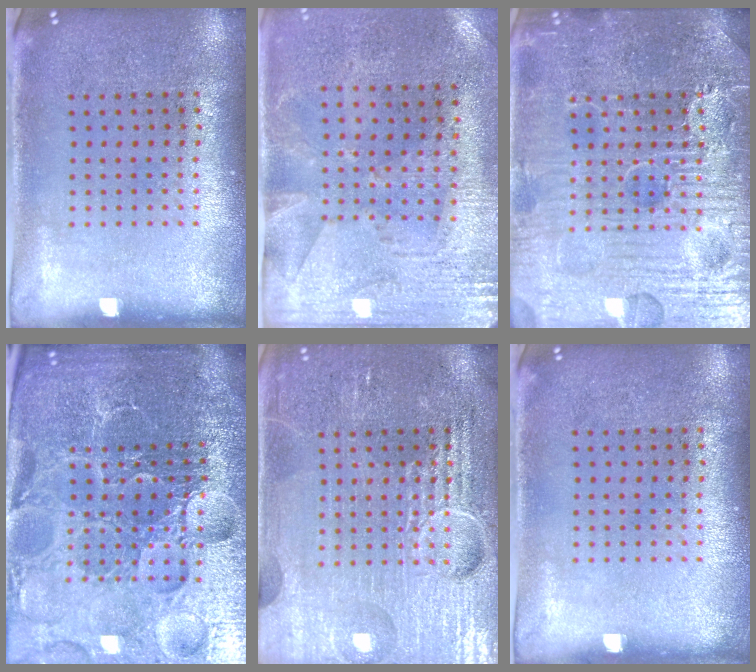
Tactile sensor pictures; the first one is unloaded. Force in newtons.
{"total": 2.7, "press": 2.3, "slide": 1.5}
{"total": 7.6, "press": 7.6, "slide": 0.8}
{"total": 6.6, "press": 5.9, "slide": 3.1}
{"total": 7.2, "press": 7.1, "slide": 0.9}
{"total": 0.0}